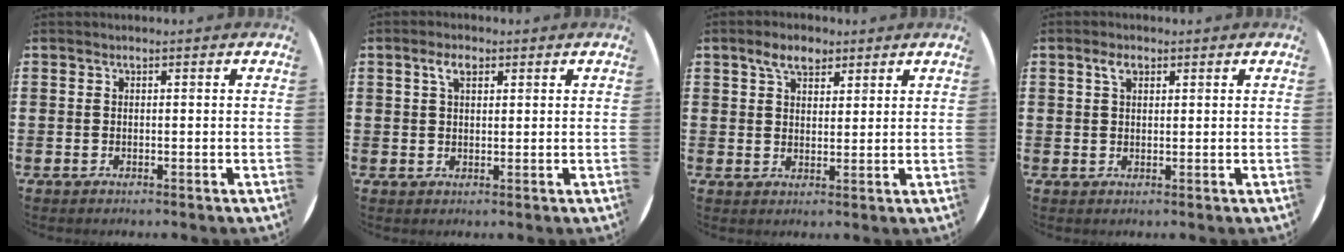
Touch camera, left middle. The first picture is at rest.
{"total": 2.9, "force": [1.7, 1.4, 1.9], "torque": [-0.033, 0.005, 0.028]}
{"total": 4.5, "force": [3.2, 2.3, 2.2], "torque": [-0.033, 0.004, 0.055]}
{"total": 2.1, "force": [1.2, 1.1, 1.3], "torque": [-0.021, 0.003, 0.019]}